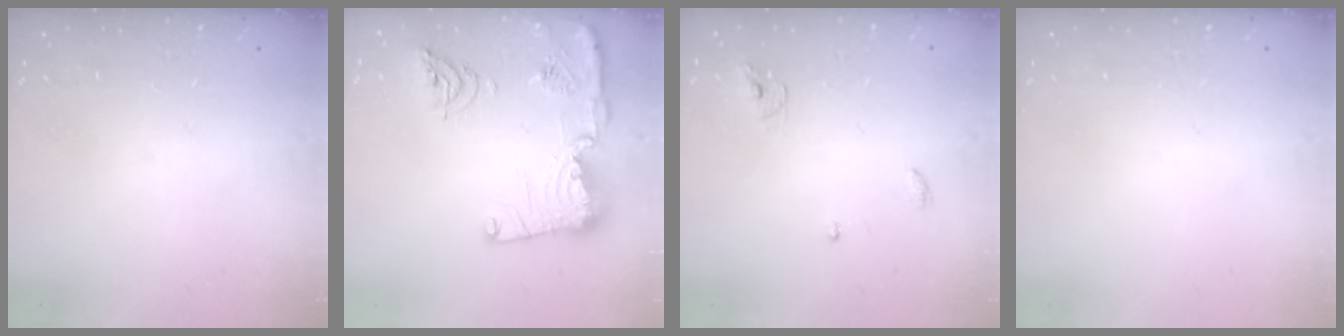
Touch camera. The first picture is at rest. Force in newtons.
{"total": 19.6, "press": 18.8, "slide": 5.6}
{"total": 3.9, "press": 3.9, "slide": 0.2}
{"total": 0.0}